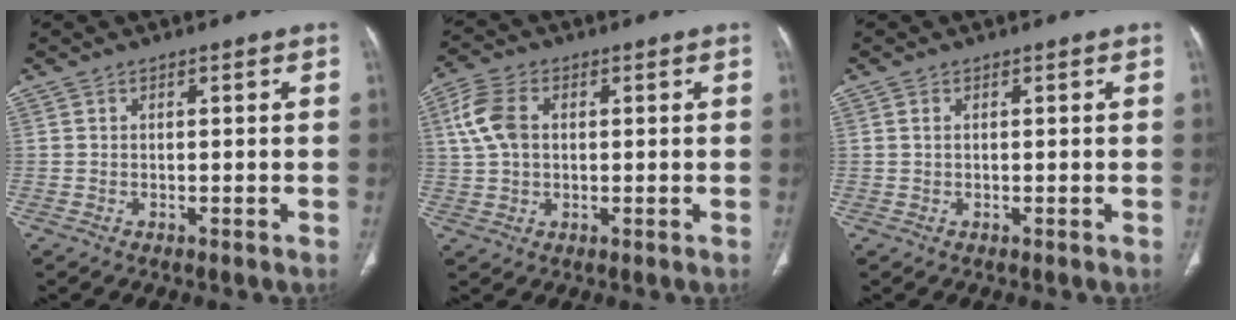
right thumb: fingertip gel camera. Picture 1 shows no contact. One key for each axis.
{"total": 7.4, "fx": 1.4, "fy": 4.9, "fz": 5.3, "tx": -0.118, "ty": 0.013, "tz": 0.028}
{"total": 0.6, "fx": 0.1, "fy": 0.3, "fz": 0.4, "tx": -0.012, "ty": 0.003, "tz": 0.003}